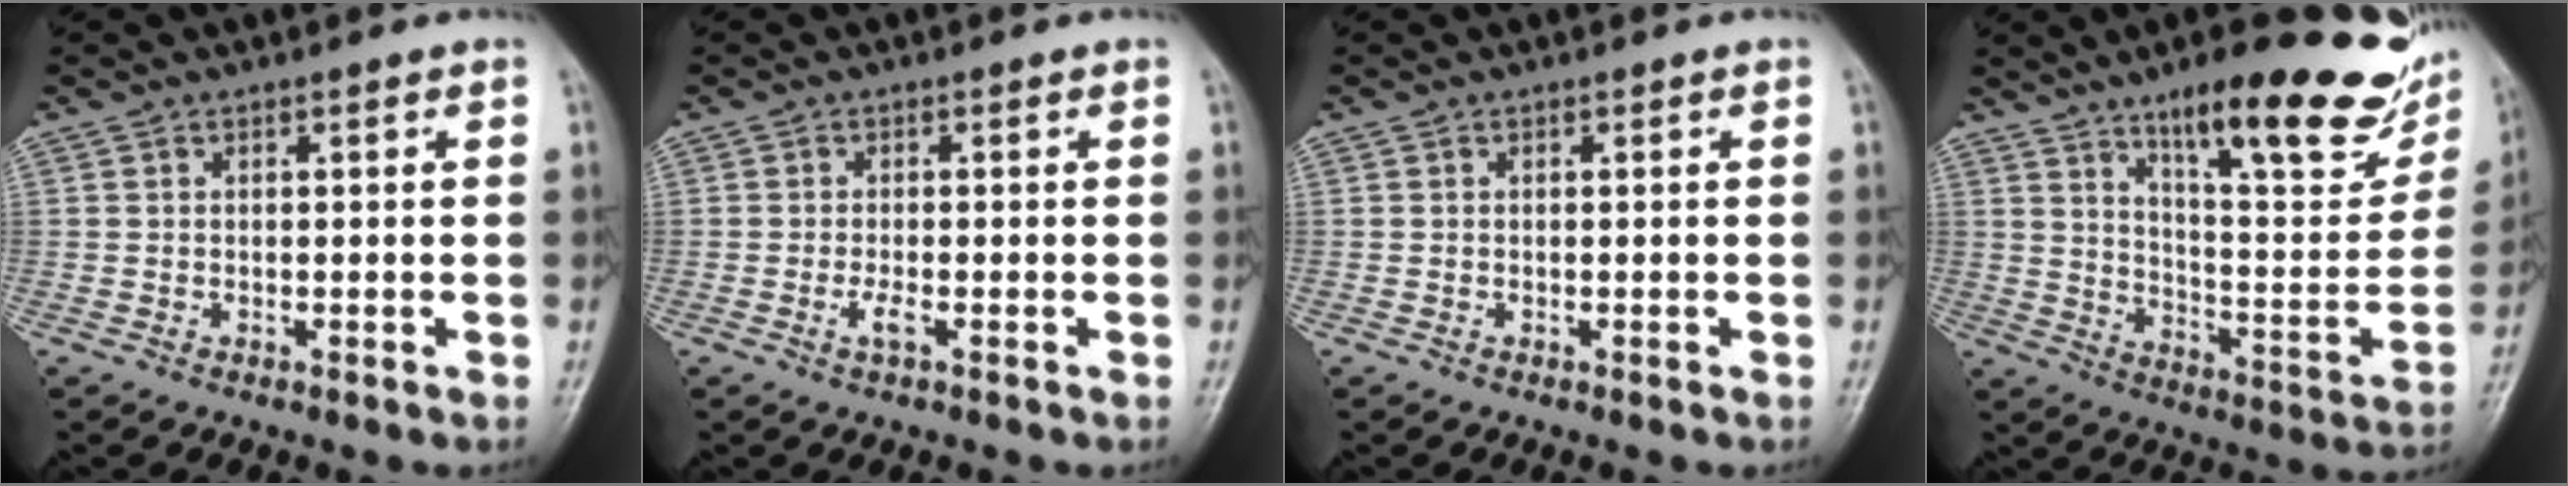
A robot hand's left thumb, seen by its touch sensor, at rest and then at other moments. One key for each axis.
{"total": 1.8, "fx": -0.6, "fy": 0.5, "fz": 1.7, "tx": -0.032, "ty": -0.003, "tz": -0.013}
{"total": 0.0}
{"total": 25.6, "fx": 15.9, "fy": 7.2, "fz": 18.8, "tx": -0.218, "ty": -0.064, "tz": 0.239}